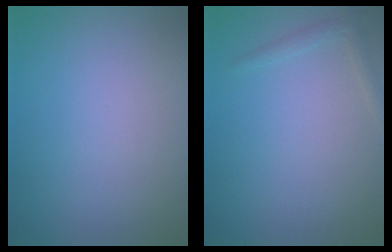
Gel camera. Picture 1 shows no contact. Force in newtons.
{"total": 1.1, "press": 1.1, "slide": 0.0}